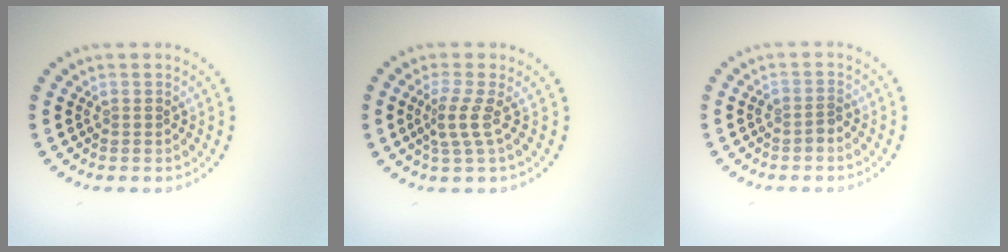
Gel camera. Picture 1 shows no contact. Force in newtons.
{"total": 2.2, "press": 1.4, "slide": 1.7}
{"total": 1.1, "press": 0.8, "slide": 0.7}